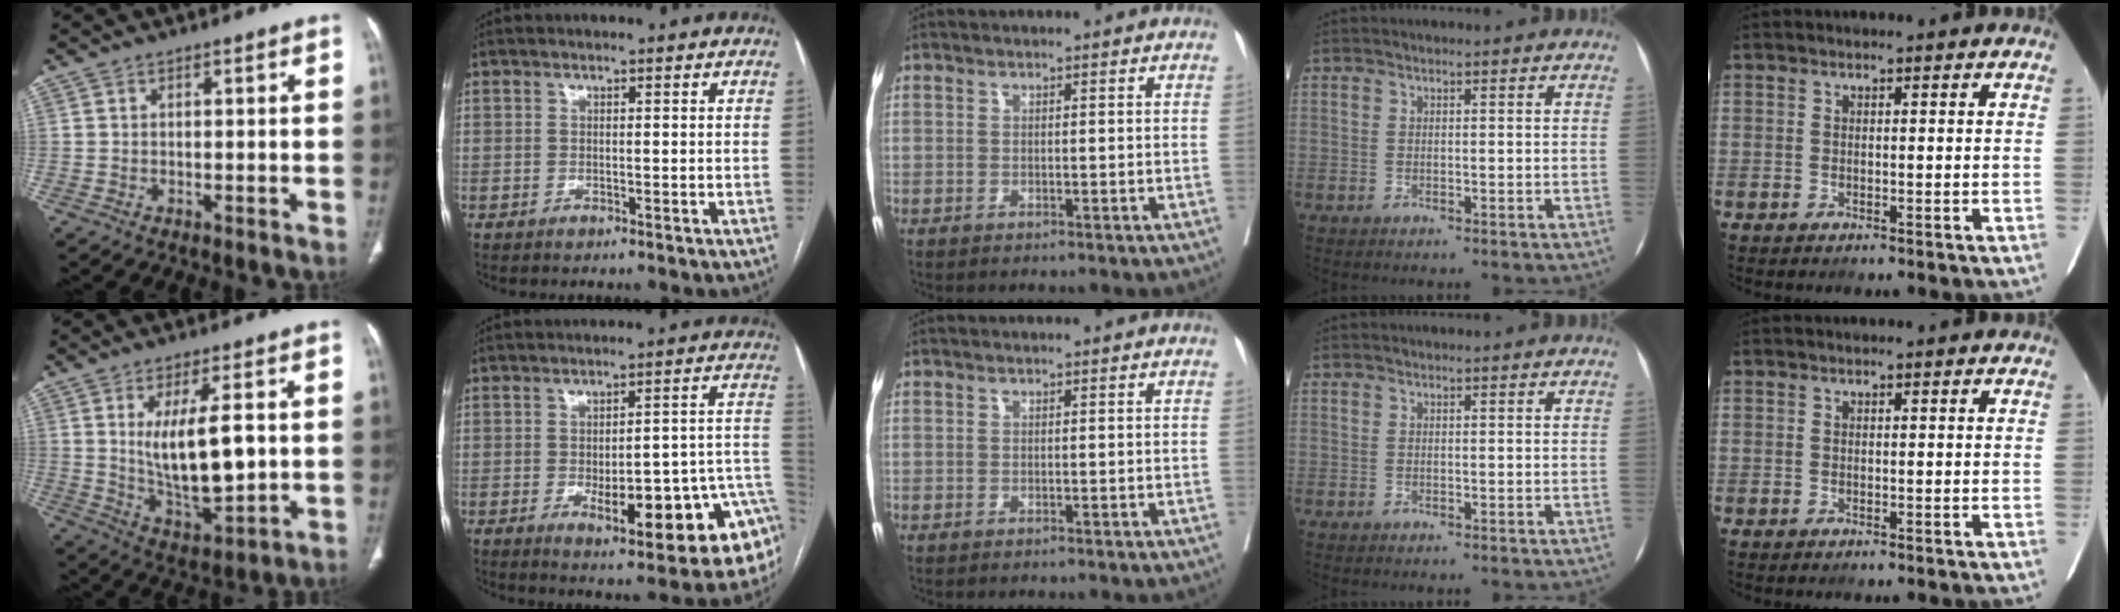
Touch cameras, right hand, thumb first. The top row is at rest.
{"thumb": {"total": 12.7, "force": [1.6, 4.7, 11.7], "torque": [-0.193, -0.027, 0.043]}, "index": {"total": 16.7, "force": [-6.0, 4.2, 15.0], "torque": [-0.110, 0.033, -0.060]}}